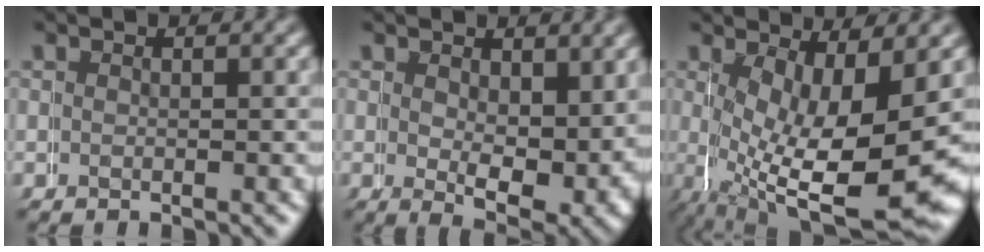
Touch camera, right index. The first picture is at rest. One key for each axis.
{"total": 5.7, "fx": 0.9, "fy": 2.8, "fz": 4.9, "tx": -0.072, "ty": -0.028, "tz": 0.025}
{"total": 11.1, "fx": -1.3, "fy": 4.6, "fz": 10.0, "tx": -0.184, "ty": -0.052, "tz": 0.013}